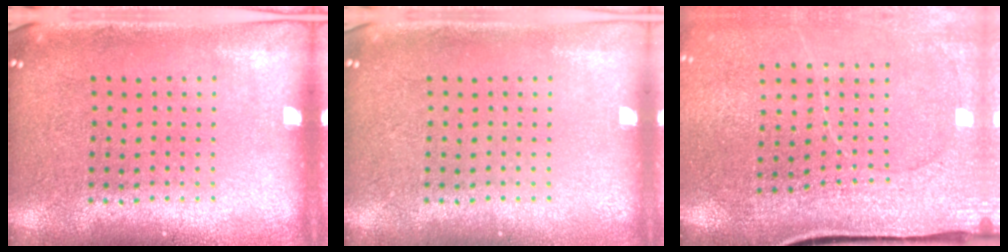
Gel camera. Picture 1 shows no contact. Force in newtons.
{"total": 0.0}
{"total": 3.0, "press": 2.8, "slide": 1.1}